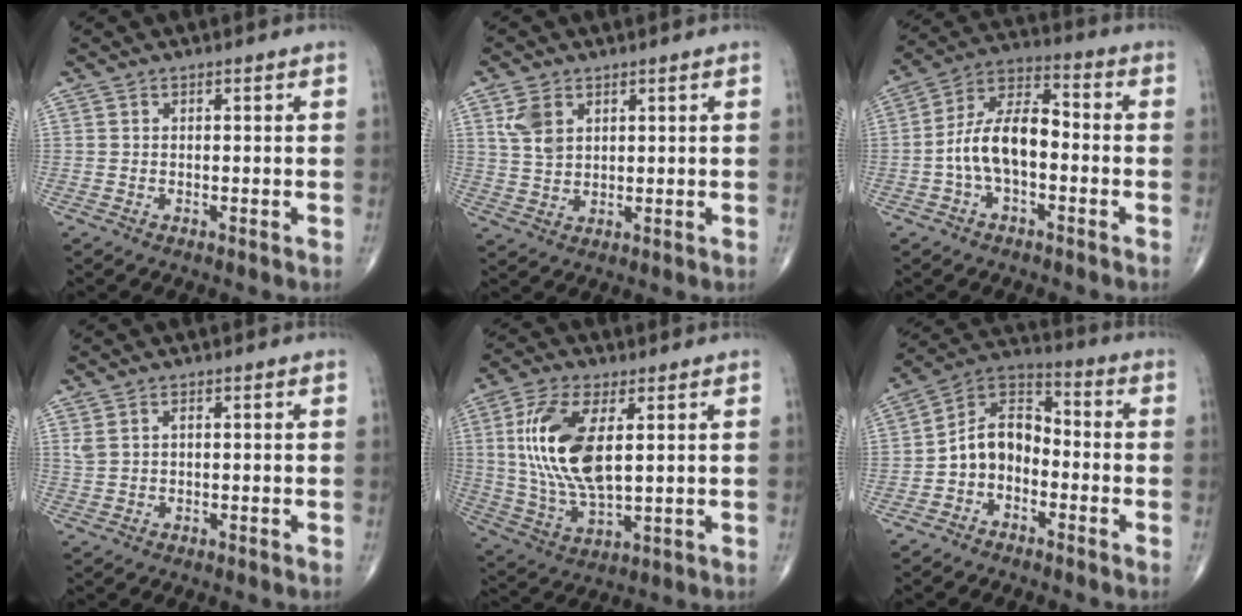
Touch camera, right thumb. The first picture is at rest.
{"total": 5.5, "force": [2.4, 3.6, 3.4], "torque": [-0.059, -0.005, 0.054]}
{"total": 11.8, "force": [-2.1, 6.2, 9.8], "torque": [-0.175, 0.044, -0.047]}
{"total": 2.2, "force": [0.6, 1.2, 1.6], "torque": [-0.041, 0.006, 0.018]}
{"total": 16.1, "force": [3.3, 7.2, 14.0], "torque": [-0.288, -0.012, 0.072]}
{"total": 9.6, "force": [-2.7, 6.9, 6.0], "torque": [-0.085, 0.051, -0.068]}